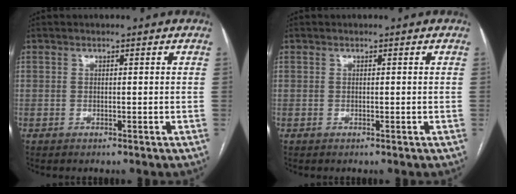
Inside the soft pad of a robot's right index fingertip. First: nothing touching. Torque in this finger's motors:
{"motor_torque": [0.01, 0.01, 0.00, 0.00]}